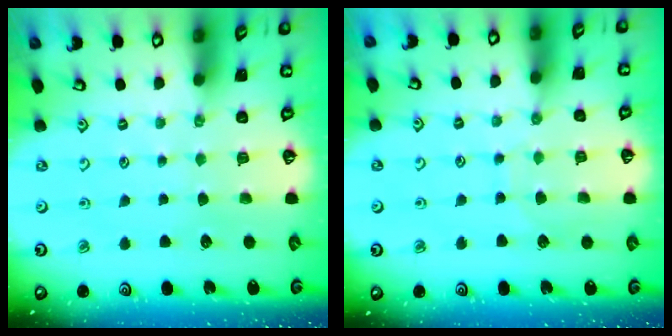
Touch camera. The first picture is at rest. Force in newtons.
{"total": 7.8, "press": 7.8, "slide": 0.4}